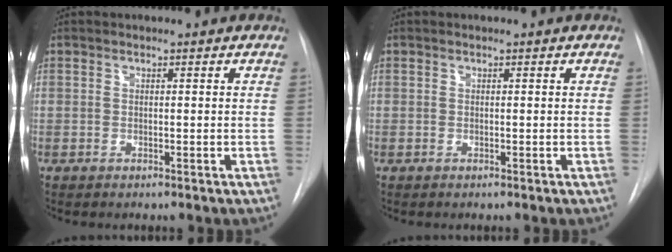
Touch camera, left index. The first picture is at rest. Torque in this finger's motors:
{"motor_torque": [-0.05, 0.05, 0.00, 0.00]}